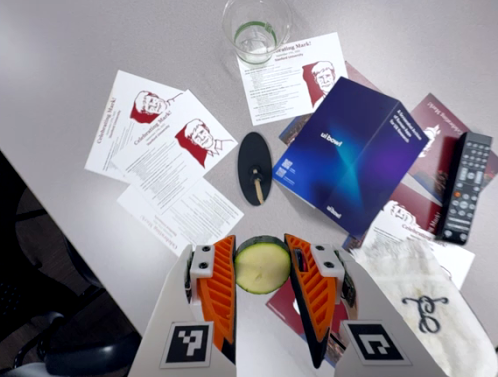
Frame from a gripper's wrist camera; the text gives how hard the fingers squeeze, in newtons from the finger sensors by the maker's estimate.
{"total": 13.0, "left": 14.0, "right": 12.1}